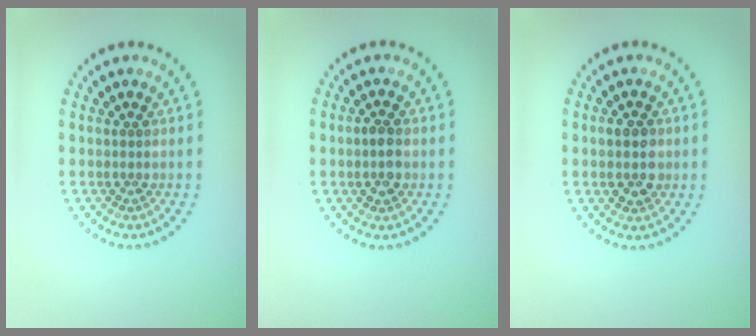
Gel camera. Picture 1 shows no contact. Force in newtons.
{"total": 1.9, "press": 1.9, "slide": 0.1}
{"total": 3.5, "press": 3.5, "slide": 0.1}